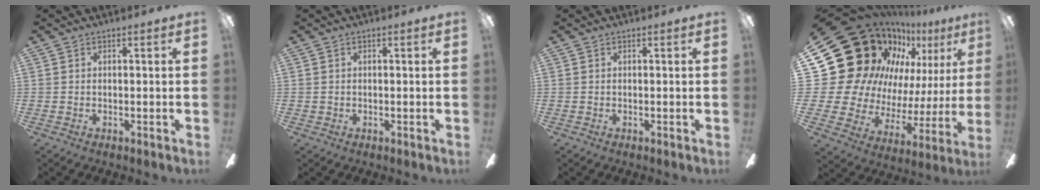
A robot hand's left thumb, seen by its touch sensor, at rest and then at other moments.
{"total": 0.9, "force": [-0.2, 0.9, 0.1], "torque": [-0.001, 0.004, -0.007]}
{"total": 0.0}
{"total": 28.8, "force": [17.0, 18.5, 14.1], "torque": [-0.231, -0.151, 0.360]}